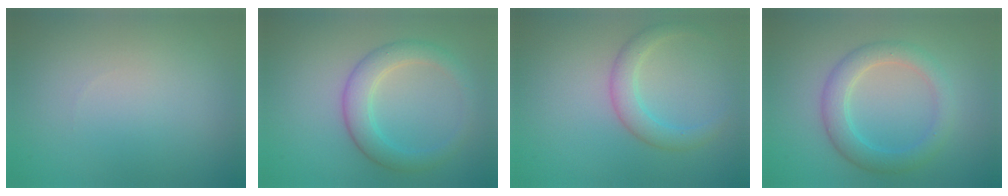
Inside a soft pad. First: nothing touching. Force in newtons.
{"total": 3.6, "press": 3.6, "slide": 0.1}
{"total": 2.0, "press": 2.0, "slide": 0.2}
{"total": 3.6, "press": 3.6, "slide": 0.2}